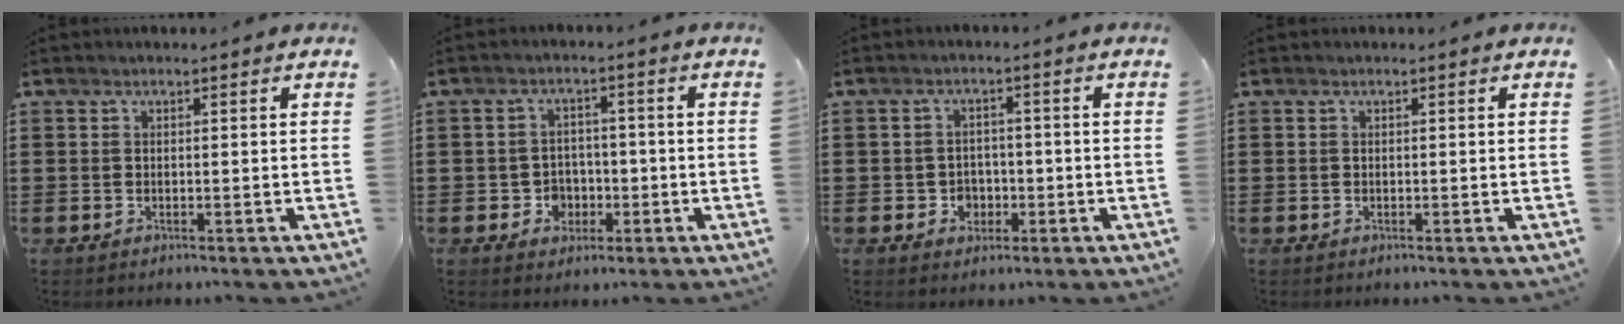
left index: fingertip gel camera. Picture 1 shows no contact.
{"total": 4.0, "force": [-1.1, 3.6, 1.1], "torque": [-0.033, 0.008, -0.023]}
{"total": 3.2, "force": [-1.1, 2.8, 1.1], "torque": [-0.028, 0.004, -0.025]}
{"total": 0.0}